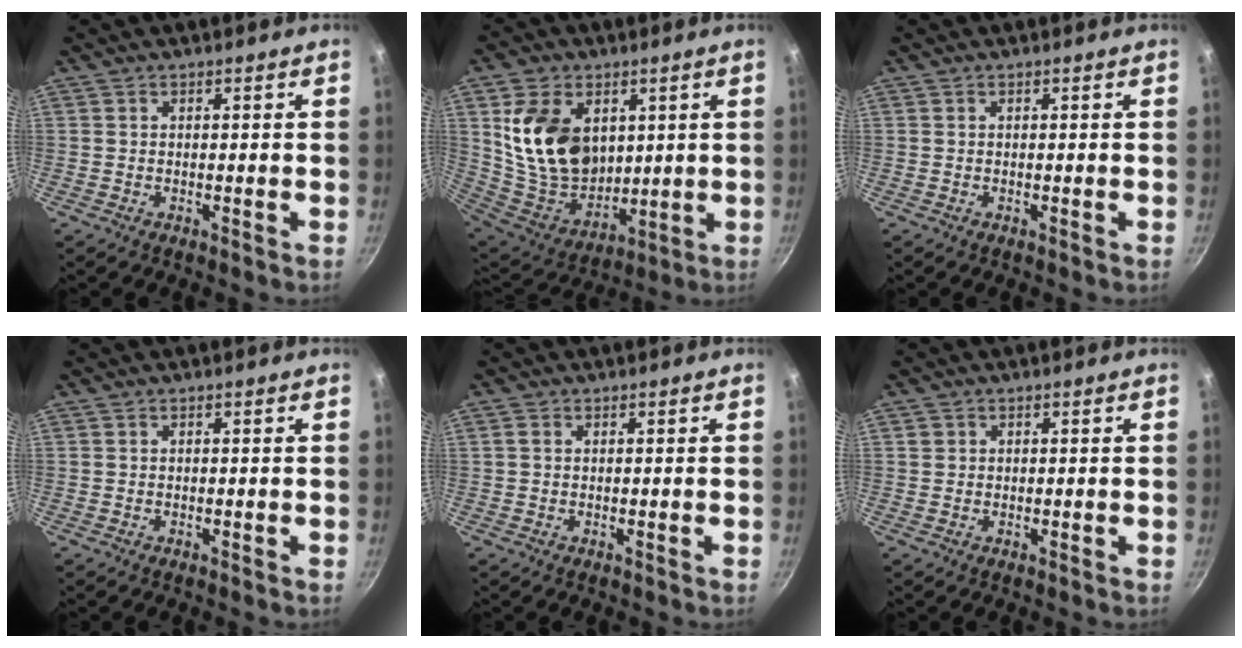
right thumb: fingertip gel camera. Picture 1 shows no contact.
{"total": 18.8, "force": [4.9, 13.4, 12.1], "torque": [-0.190, -0.036, 0.107]}
{"total": 0.0}
{"total": 0.0}
{"total": 1.1, "force": [0.4, 0.9, 0.6], "torque": [-0.011, 0.002, 0.004]}
{"total": 0.9, "force": [0.2, 0.9, 0.2], "torque": [0.001, 0.004, 0.003]}